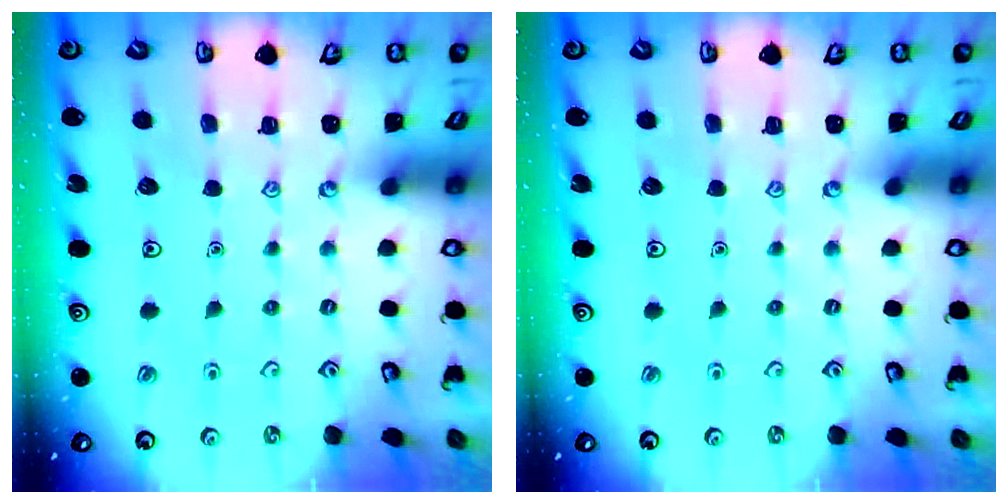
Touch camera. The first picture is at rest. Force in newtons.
{"total": 0.0}